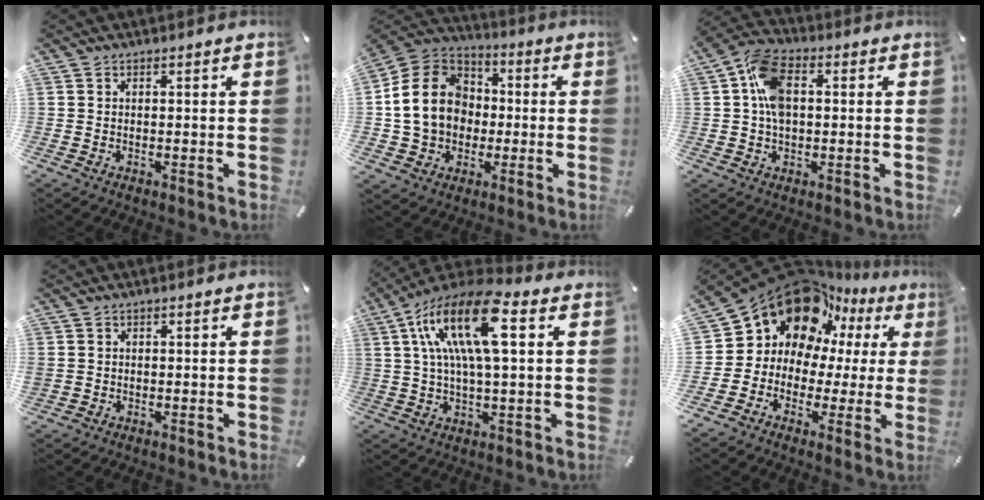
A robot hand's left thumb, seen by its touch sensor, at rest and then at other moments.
{"total": 15.6, "force": [-1.0, 13.7, 7.4], "torque": [-0.163, 0.029, -0.016]}
{"total": 10.5, "force": [1.3, 6.8, 7.9], "torque": [-0.159, 0.011, 0.025]}
{"total": 1.2, "force": [0.1, 1.1, 0.3], "torque": [-0.006, 0.005, 0.000]}
{"total": 18.5, "force": [5.6, 6.6, 16.3], "torque": [-0.335, -0.007, 0.087]}
{"total": 17.2, "force": [10.1, 12.3, 6.5], "torque": [-0.125, -0.082, 0.186]}